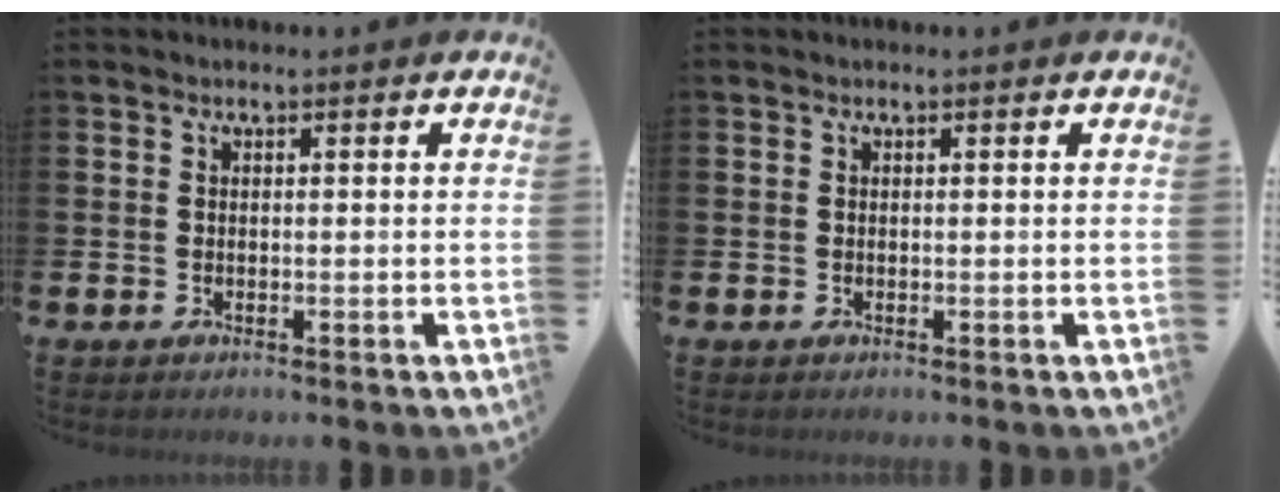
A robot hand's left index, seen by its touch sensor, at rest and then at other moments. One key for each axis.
{"total": 0.0}